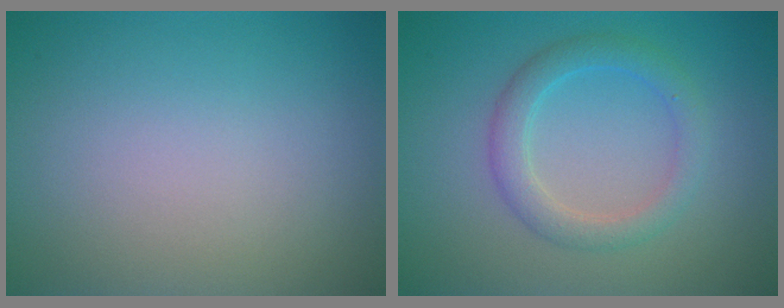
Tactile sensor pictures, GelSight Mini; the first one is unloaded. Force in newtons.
{"total": 3.0, "press": 3.0, "slide": 0.1}